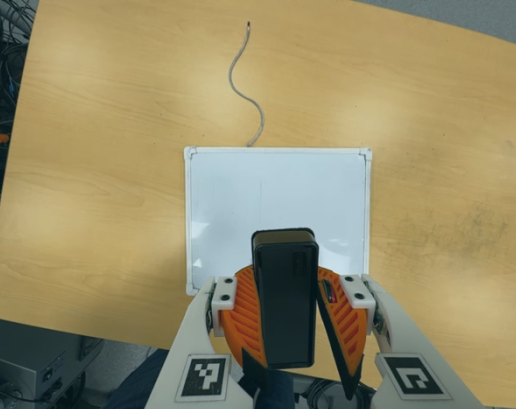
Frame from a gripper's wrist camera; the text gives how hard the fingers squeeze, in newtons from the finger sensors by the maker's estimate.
{"total": 9.4, "left": 10.1, "right": 8.7}